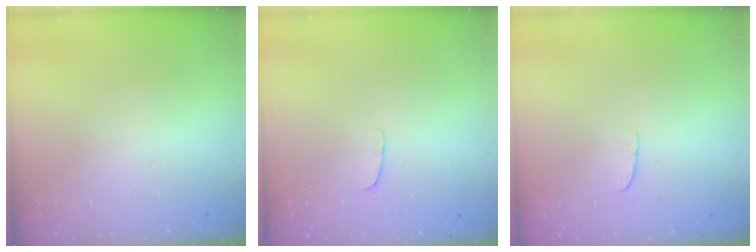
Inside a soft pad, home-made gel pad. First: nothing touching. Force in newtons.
{"total": 5.7, "press": 5.7, "slide": 0.5}
{"total": 2.6, "press": 2.6, "slide": 0.2}